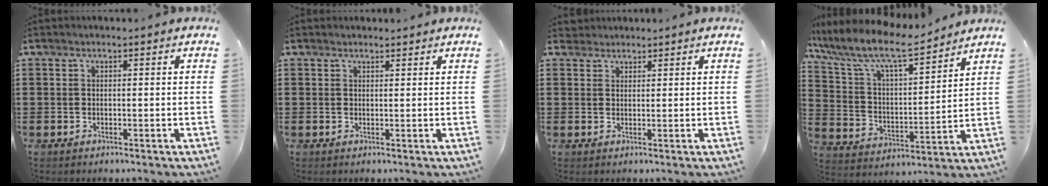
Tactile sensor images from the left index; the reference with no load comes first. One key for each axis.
{"total": 0.8, "fx": 0.8, "fy": 0.3, "fz": 0.1, "tx": -0.003, "ty": 0.001, "tz": 0.016}
{"total": 1.7, "fx": 1.5, "fy": 0.7, "fz": 0.0, "tx": -0.004, "ty": 0.005, "tz": 0.031}
{"total": 9.4, "fx": 7.7, "fy": 1.8, "fz": 5.0, "tx": -0.129, "ty": -0.044, "tz": 0.129}